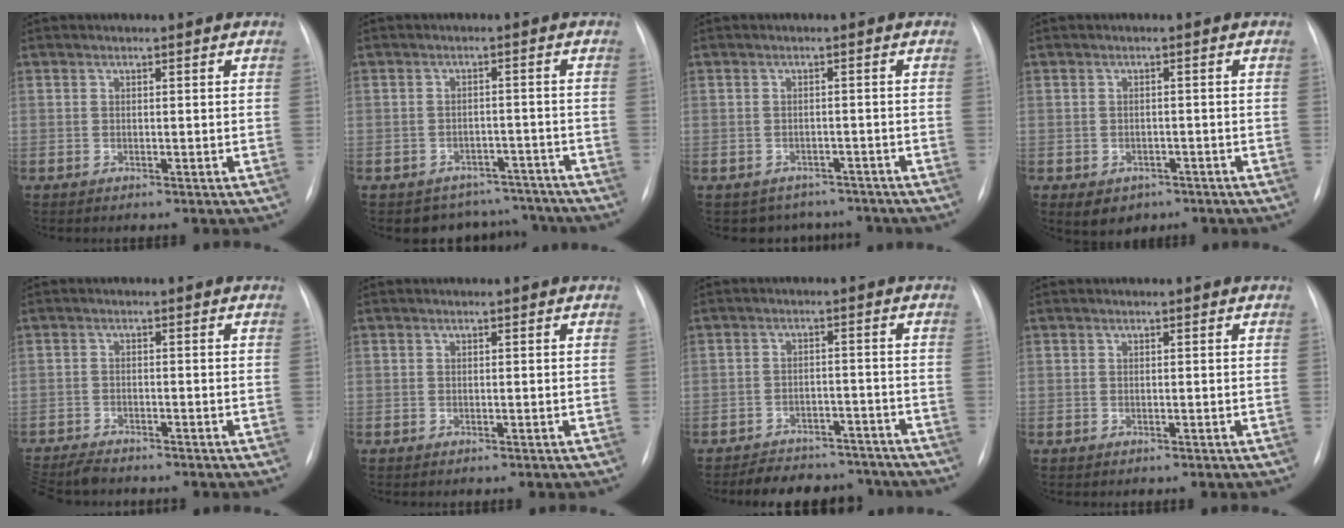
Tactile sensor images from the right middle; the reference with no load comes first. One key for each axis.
{"total": 7.8, "fx": -6.9, "fy": 3.7, "fz": -0.5, "tx": 0.025, "ty": 0.031, "tz": -0.080}
{"total": 5.9, "fx": -5.0, "fy": 3.1, "fz": 0.0, "tx": 0.011, "ty": 0.017, "tz": -0.057}
{"total": 4.6, "fx": -2.7, "fy": 3.4, "fz": 1.4, "tx": -0.014, "ty": 0.005, "tz": -0.029}
{"total": 6.4, "fx": -5.9, "fy": 1.2, "fz": 2.0, "tx": -0.031, "ty": -0.020, "tz": -0.099}
{"total": 0.0}
{"total": 11.3, "fx": -10.1, "fy": 4.5, "fz": 2.2, "tx": -0.023, "ty": 0.016, "tz": -0.128}
{"total": 0.0}